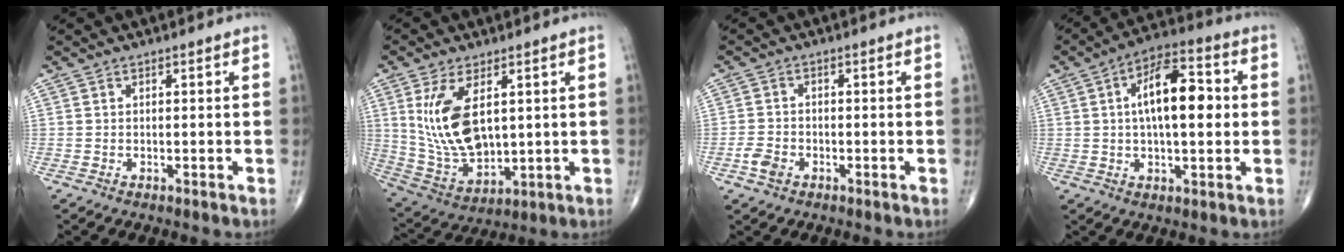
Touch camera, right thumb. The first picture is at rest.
{"total": 14.0, "force": [3.5, 7.4, 11.4], "torque": [-0.214, -0.019, 0.086]}
{"total": 3.2, "force": [-1.6, 2.2, 1.7], "torque": [-0.032, 0.009, -0.030]}
{"total": 13.8, "force": [1.7, 6.1, 12.3], "torque": [-0.185, 0.020, 0.020]}